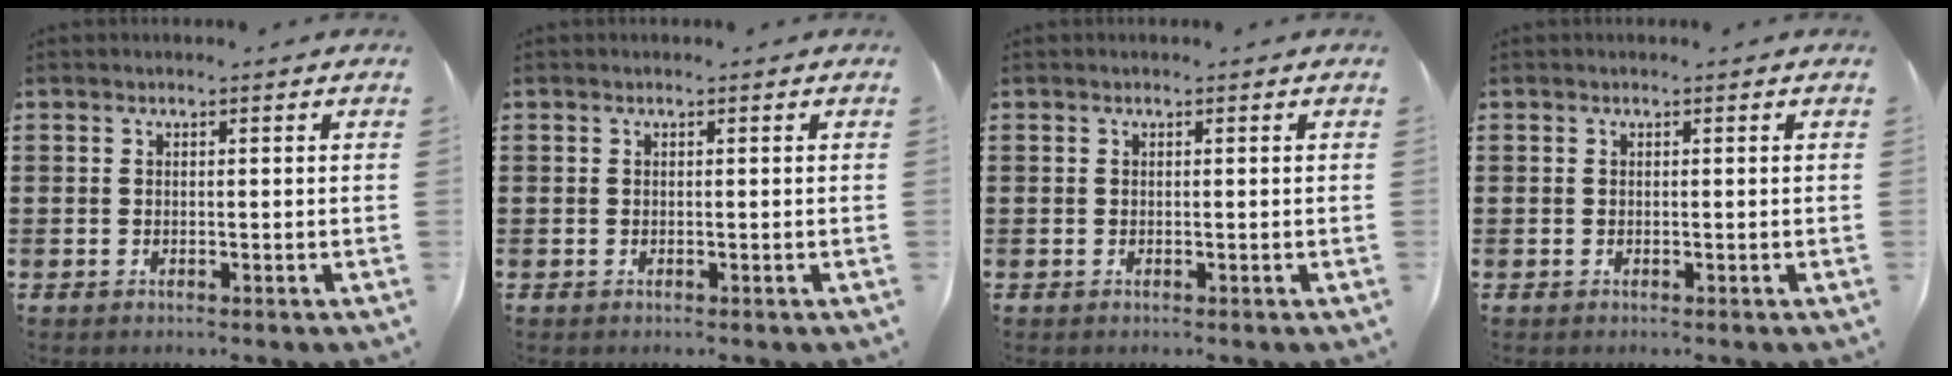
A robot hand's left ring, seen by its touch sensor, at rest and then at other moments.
{"total": 0.0}
{"total": 0.0}
{"total": 0.0}